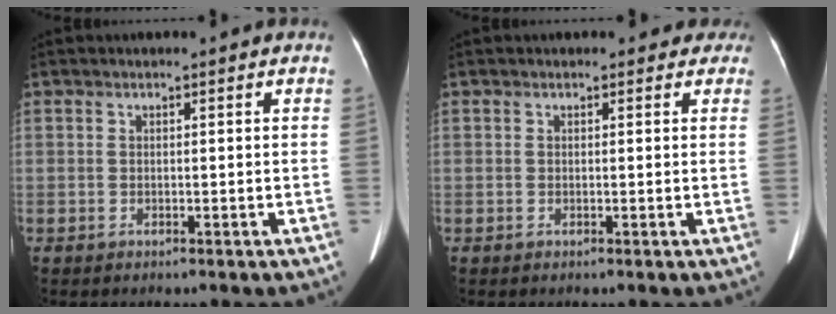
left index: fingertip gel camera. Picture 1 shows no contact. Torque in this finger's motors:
{"motor_torque": [0.13, -0.18, 0.01, 0.03]}